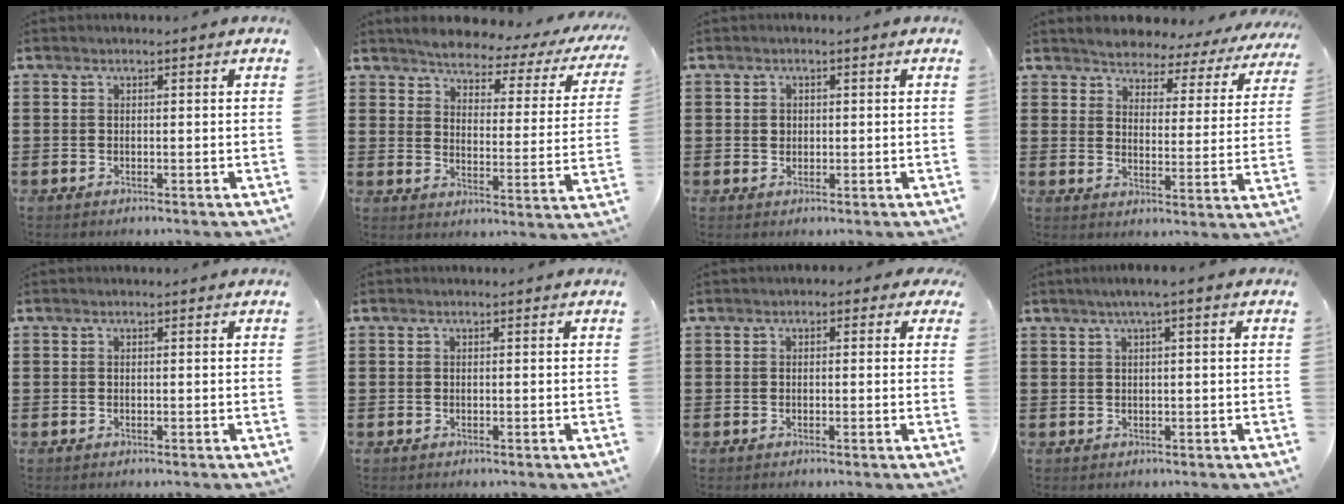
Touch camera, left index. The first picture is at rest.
{"total": 3.0, "force": [2.8, 0.6, 0.8], "torque": [-0.039, -0.024, 0.038]}
{"total": 1.3, "force": [0.2, 1.2, 0.5], "torque": [-0.013, 0.007, 0.004]}
{"total": 3.7, "force": [3.6, 0.4, -0.4], "torque": [-0.021, -0.033, 0.057]}
{"total": 0.0}
{"total": 0.0}
{"total": 1.1, "force": [-0.3, 0.7, 0.7], "torque": [-0.017, 0.005, -0.009]}
{"total": 1.9, "force": [0.4, -0.1, 1.9], "torque": [-0.034, -0.003, 0.007]}